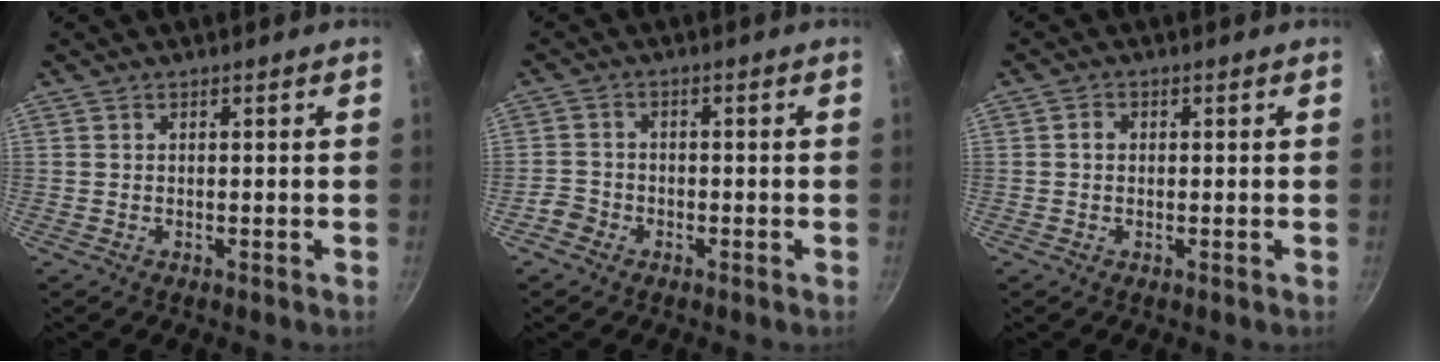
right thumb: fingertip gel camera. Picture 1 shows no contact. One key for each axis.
{"total": 2.9, "fx": -1.9, "fy": 2.0, "fz": 0.5, "tx": -0.008, "ty": 0.025, "tz": -0.037}
{"total": 1.5, "fx": 0.1, "fy": 1.2, "fz": 0.8, "tx": -0.012, "ty": 0.006, "tz": 0.000}